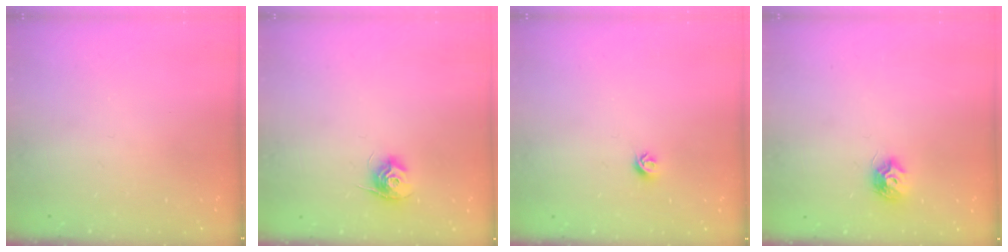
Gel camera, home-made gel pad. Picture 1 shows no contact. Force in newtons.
{"total": 9.6, "press": 9.6, "slide": 0.4}
{"total": 5.3, "press": 5.2, "slide": 0.7}
{"total": 8.0, "press": 8.0, "slide": 0.5}